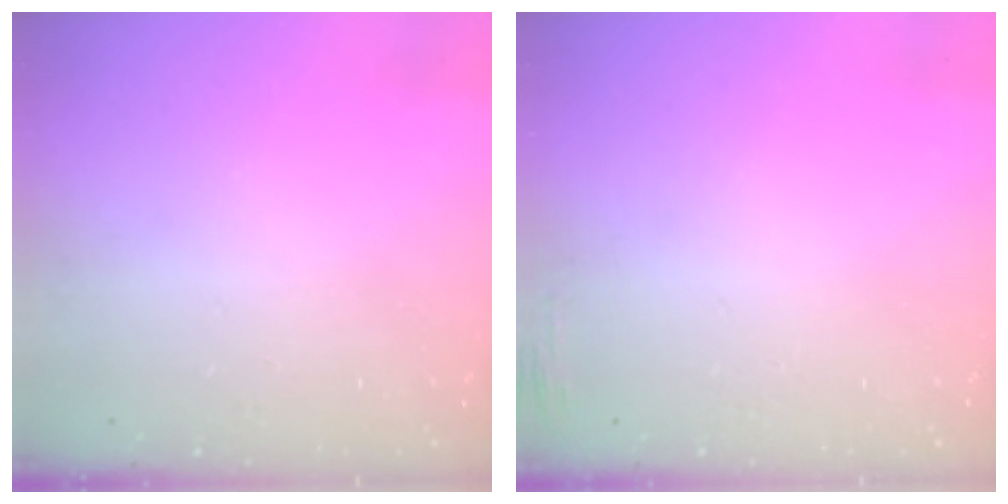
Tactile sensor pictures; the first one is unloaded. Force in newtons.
{"total": 3.1, "press": 3.0, "slide": 0.8}